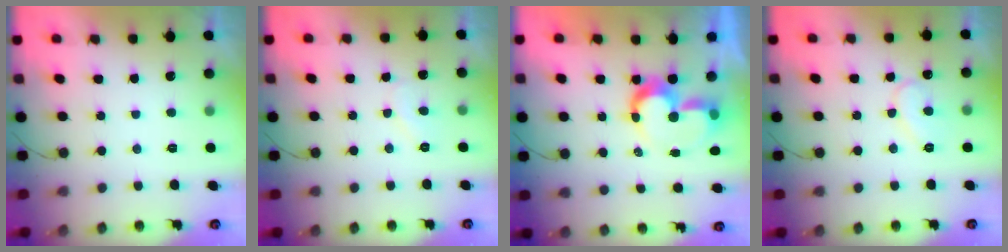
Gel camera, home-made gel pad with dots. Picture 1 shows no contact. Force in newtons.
{"total": 4.9, "press": 4.9, "slide": 0.5}
{"total": 10.3, "press": 10.2, "slide": 0.7}
{"total": 9.0, "press": 9.0, "slide": 0.7}